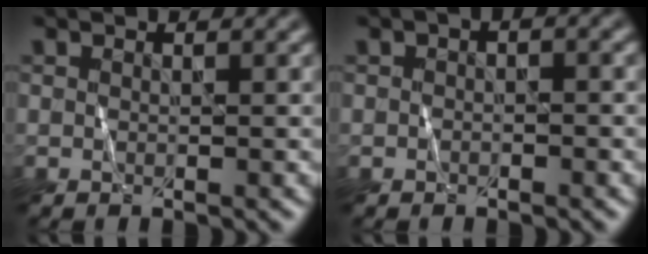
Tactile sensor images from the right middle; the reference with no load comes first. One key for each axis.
{"total": 1.7, "fx": 0.4, "fy": 1.0, "fz": 1.3, "tx": -0.016, "ty": 0.005, "tz": -0.006}